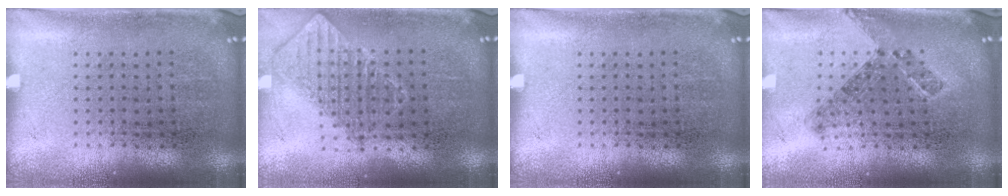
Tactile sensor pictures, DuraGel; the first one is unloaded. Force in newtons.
{"total": 0.9, "press": 0.9, "slide": 0.1}
{"total": 0.0}
{"total": 0.8, "press": 0.7, "slide": 0.4}